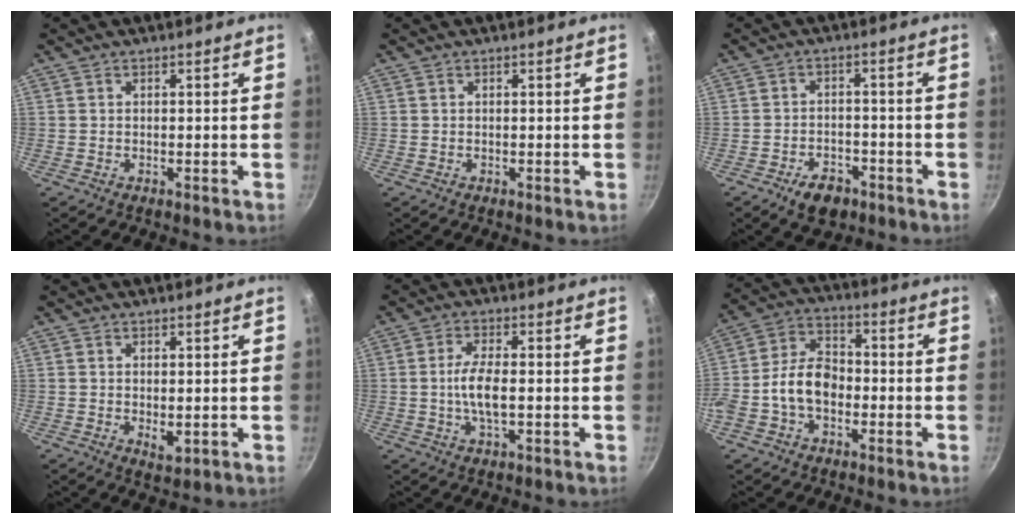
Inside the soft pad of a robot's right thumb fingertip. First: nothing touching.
{"total": 0.0}
{"total": 6.5, "force": [-4.0, 3.9, 3.4], "torque": [-0.040, 0.027, -0.057]}
{"total": 2.7, "force": [0.0, 1.4, 2.3], "torque": [-0.037, -0.008, 0.004]}
{"total": 6.1, "force": [-0.5, 2.1, 5.8], "torque": [-0.118, 0.006, -0.014]}
{"total": 10.4, "force": [-2.4, 7.2, 7.2], "torque": [-0.106, 0.038, -0.058]}